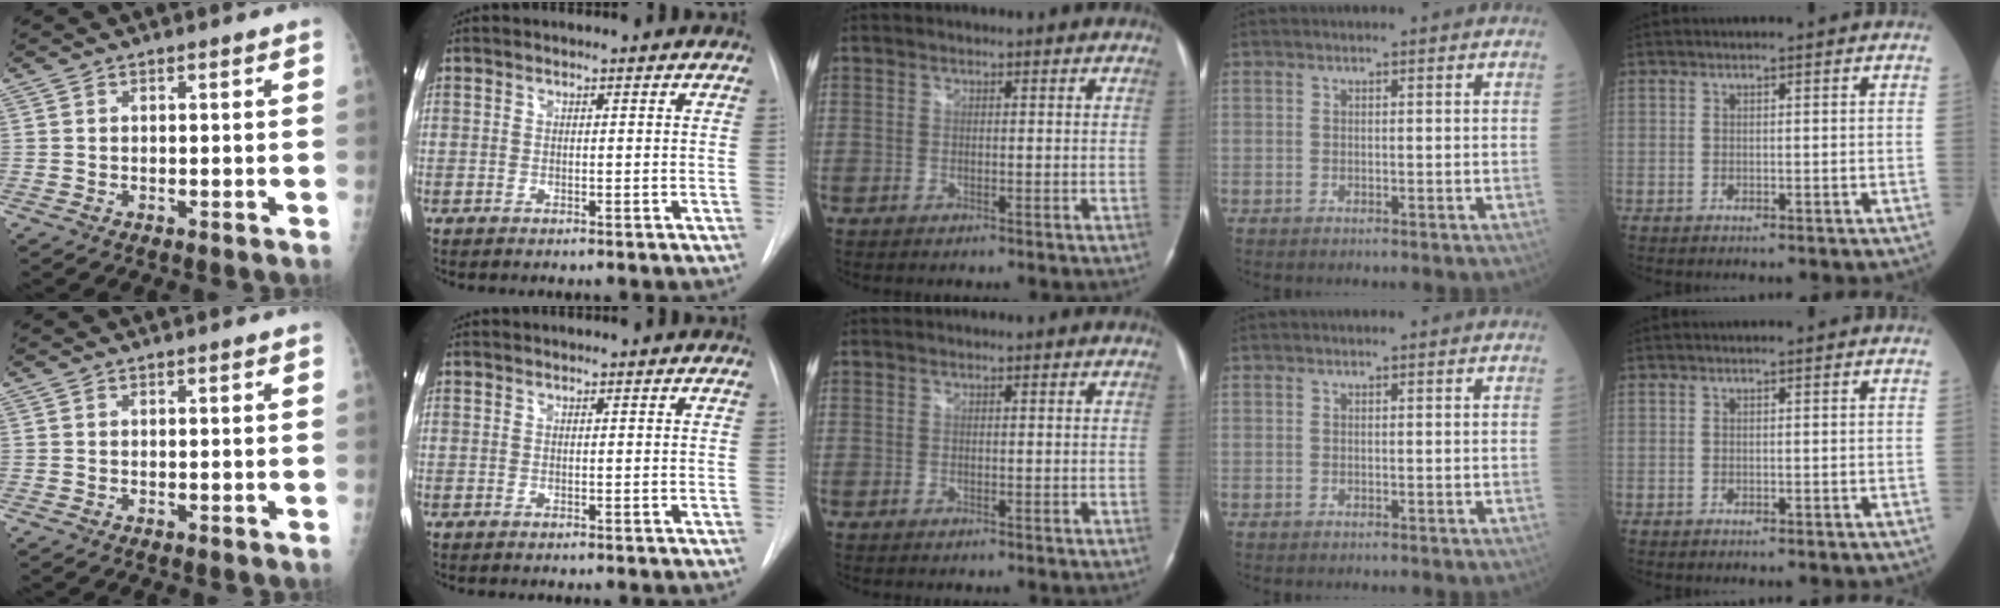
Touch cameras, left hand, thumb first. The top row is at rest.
{}